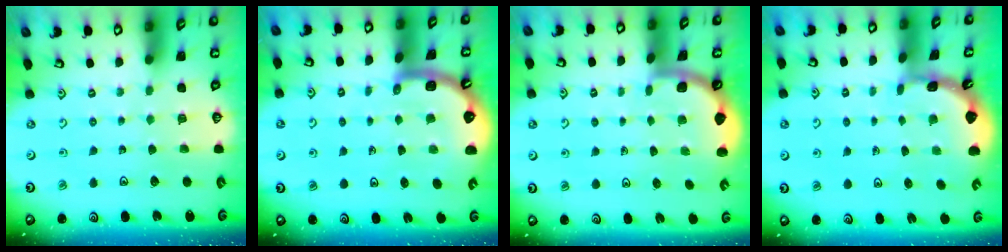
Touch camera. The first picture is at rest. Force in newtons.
{"total": 4.5, "press": 4.4, "slide": 0.7}
{"total": 1.8, "press": 1.8, "slide": 0.0}
{"total": 1.7, "press": 1.7, "slide": 0.2}